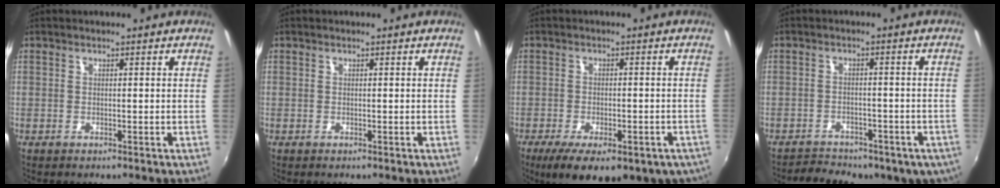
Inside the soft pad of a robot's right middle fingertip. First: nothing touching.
{"total": 0.0}
{"total": 17.0, "force": [-10.6, 7.1, 11.2], "torque": [-0.203, -0.048, -0.136]}
{"total": 11.7, "force": [-8.2, 6.7, 4.9], "torque": [-0.100, 0.004, -0.097]}